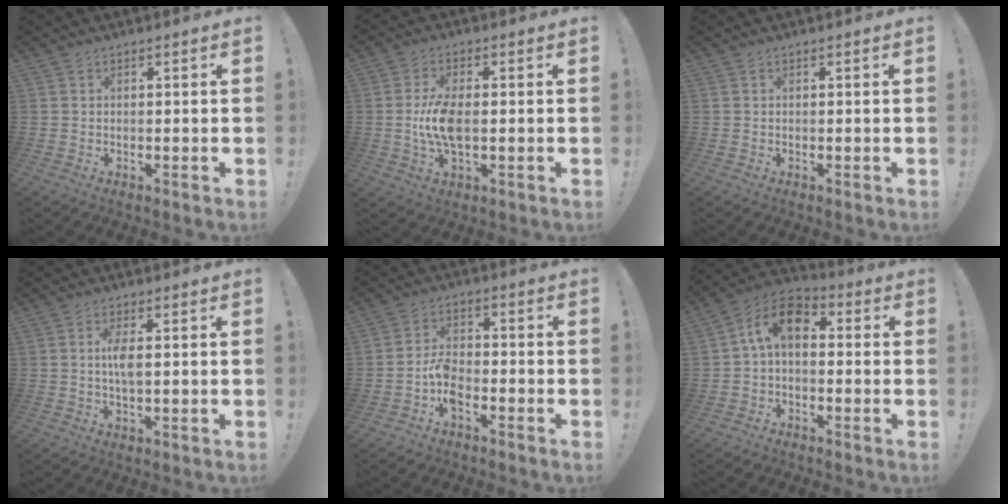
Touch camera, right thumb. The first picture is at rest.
{"total": 8.6, "force": [-0.6, 3.8, 7.7], "torque": [-0.150, -0.006, -0.012]}
{"total": 0.0}
{"total": 4.4, "force": [0.4, 1.3, 4.2], "torque": [-0.081, -0.003, 0.001]}
{"total": 6.3, "force": [-3.6, 2.9, 4.2], "torque": [-0.094, 0.005, -0.066]}
{"total": 9.8, "force": [1.4, 5.9, 7.8], "torque": [-0.145, 0.008, 0.027]}